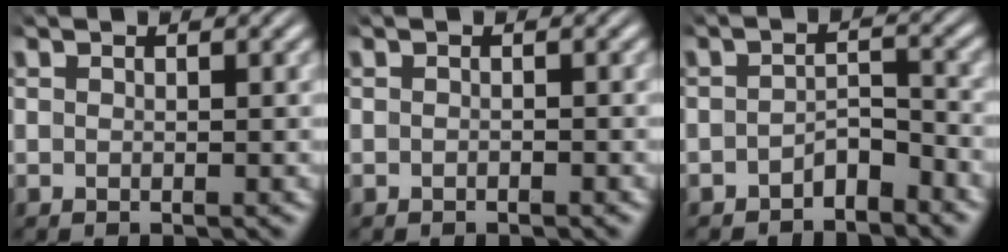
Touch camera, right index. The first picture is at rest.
{"total": 0.5, "force": [-0.5, -0.2, 0.0], "torque": [-0.003, -0.003, -0.007]}
{"total": 2.8, "force": [-2.5, 0.8, 0.9], "torque": [-0.001, -0.006, -0.043]}